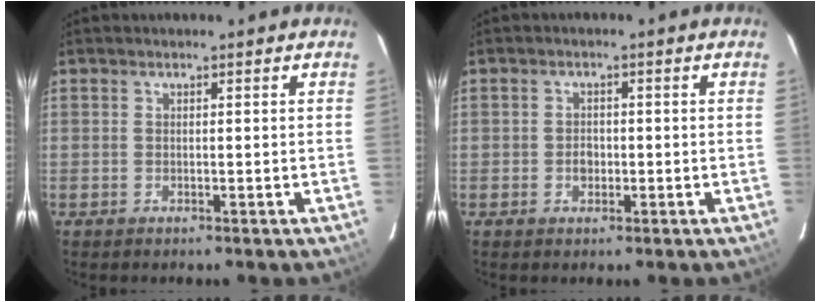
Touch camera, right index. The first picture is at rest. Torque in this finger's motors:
{"motor_torque": [0.52, 0.28, 0.17, 0.03]}